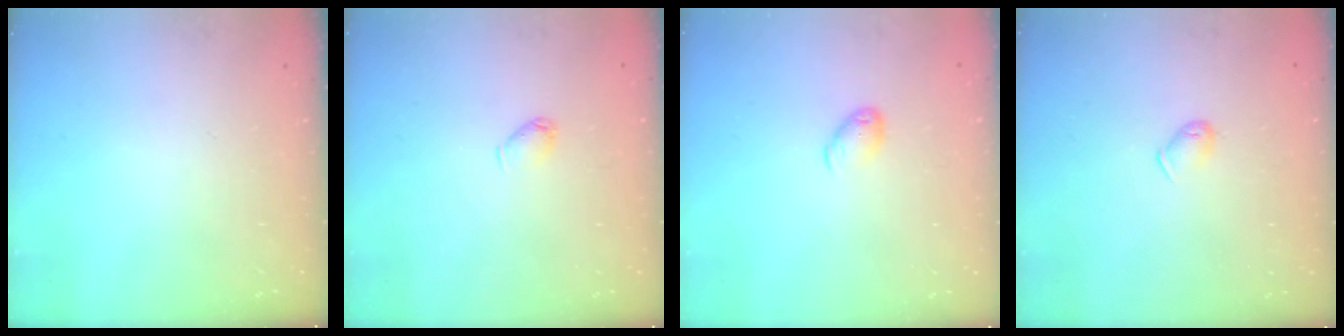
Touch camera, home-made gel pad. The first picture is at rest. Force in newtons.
{"total": 2.8, "press": 2.8, "slide": 0.4}
{"total": 5.6, "press": 5.6, "slide": 0.5}
{"total": 4.7, "press": 4.6, "slide": 0.9}